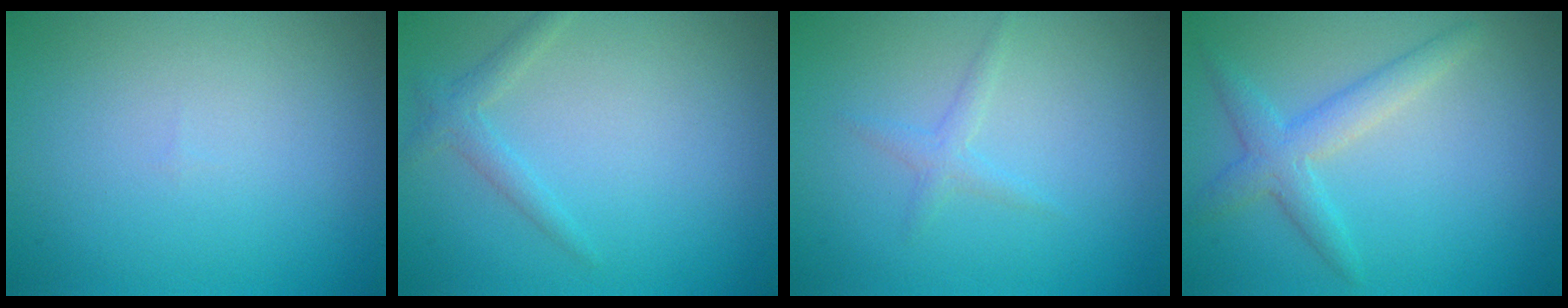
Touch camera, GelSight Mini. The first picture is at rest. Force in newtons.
{"total": 1.6, "press": 1.6, "slide": 0.1}
{"total": 1.2, "press": 1.2, "slide": 0.1}
{"total": 3.0, "press": 3.0, "slide": 0.1}